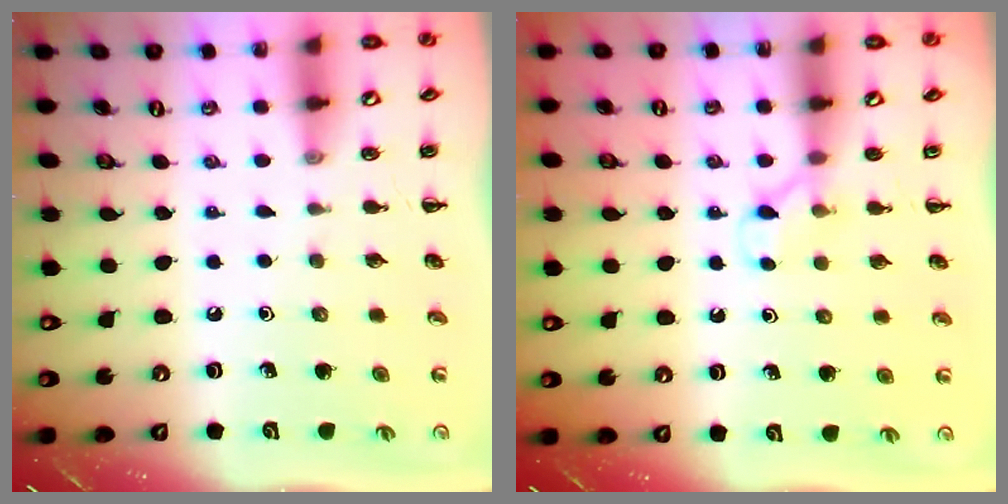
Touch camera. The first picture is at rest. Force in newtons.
{"total": 3.3, "press": 3.2, "slide": 1.0}